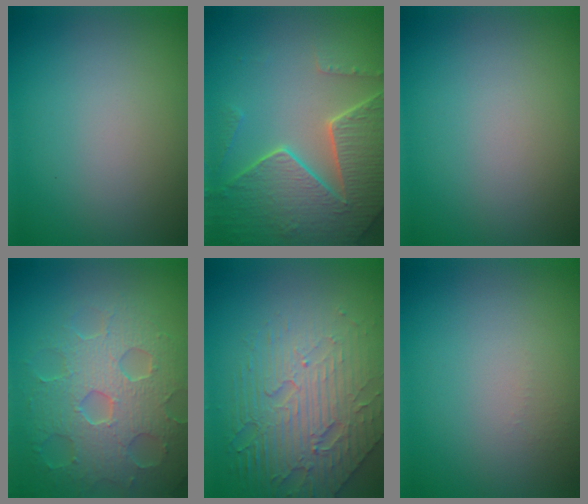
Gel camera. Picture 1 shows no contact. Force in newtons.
{"total": 7.8, "press": 5.7, "slide": 5.4}
{"total": 0.0}
{"total": 8.1, "press": 5.8, "slide": 5.8}
{"total": 7.9, "press": 5.4, "slide": 5.8}
{"total": 0.6, "press": 0.6, "slide": 0.3}